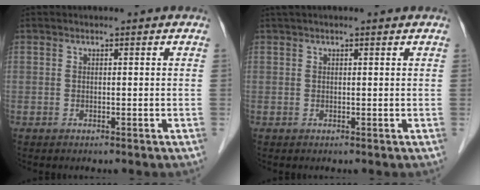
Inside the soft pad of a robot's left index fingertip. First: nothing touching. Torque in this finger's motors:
{"motor_torque": [0.21, -0.13, -0.04, 0.00]}